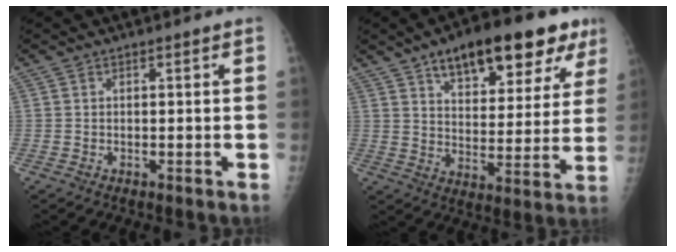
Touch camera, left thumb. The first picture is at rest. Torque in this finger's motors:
{"motor_torque": [0.59, 0.40, 1.29, -0.80, 0.32]}